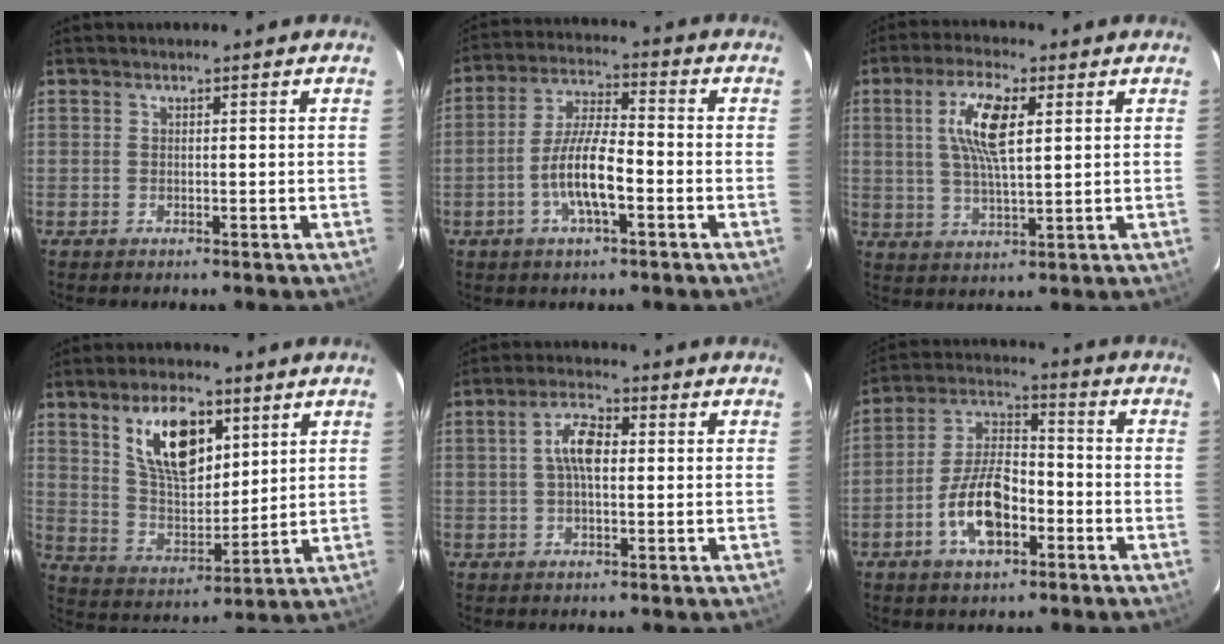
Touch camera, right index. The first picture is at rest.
{"total": 9.6, "force": [-3.4, 2.3, 8.7], "torque": [-0.174, 0.002, -0.063]}
{"total": 9.2, "force": [2.7, 2.7, 8.4], "torque": [-0.162, 0.008, 0.053]}
{"total": 13.9, "force": [6.8, 6.8, 10.1], "torque": [-0.171, 0.007, 0.135]}
{"total": 5.7, "force": [0.5, 2.5, 5.1], "torque": [-0.098, 0.015, 0.009]}
{"total": 11.9, "force": [-5.0, 5.7, 9.2], "torque": [-0.186, 0.013, -0.086]}